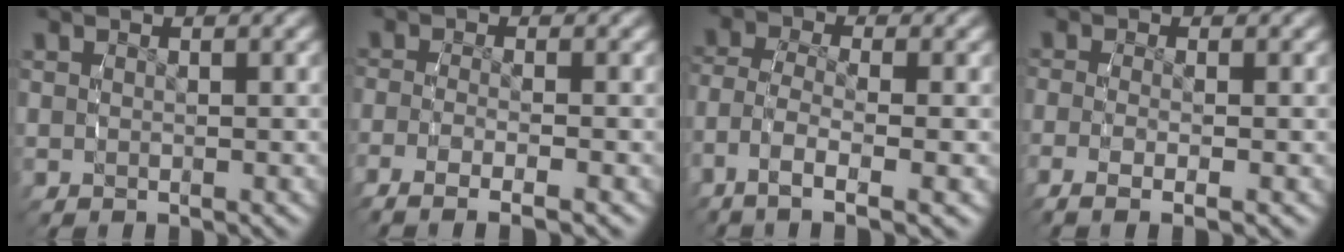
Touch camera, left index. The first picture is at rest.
{"total": 4.1, "force": [-3.0, 1.0, 2.7], "torque": [-0.058, -0.012, -0.045]}
{"total": 5.3, "force": [-2.4, 2.3, 4.1], "torque": [-0.098, -0.028, -0.030]}
{"total": 2.7, "force": [-1.7, 0.4, 2.1], "torque": [-0.053, -0.010, -0.026]}